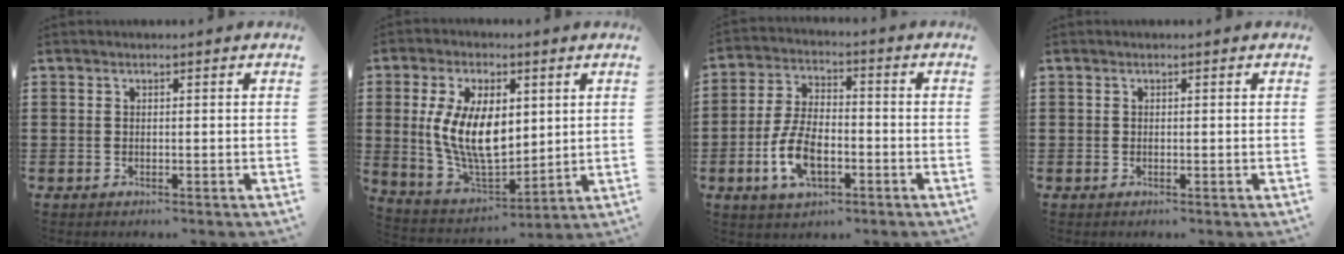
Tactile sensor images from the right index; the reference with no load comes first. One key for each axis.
{"total": 11.3, "fx": 1.7, "fy": 6.3, "fz": 9.2, "tx": -0.196, "ty": 0.003, "tz": 0.029}
{"total": 8.5, "fx": -2.8, "fy": 4.4, "fz": 6.7, "tx": -0.161, "ty": -0.004, "tz": -0.058}
{"total": 0.0}